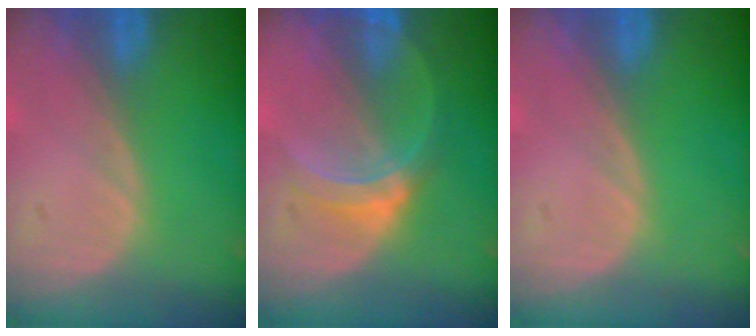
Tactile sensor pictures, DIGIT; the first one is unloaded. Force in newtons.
{"total": 5.1, "press": 5.0, "slide": 1.1}
{"total": 0.0}